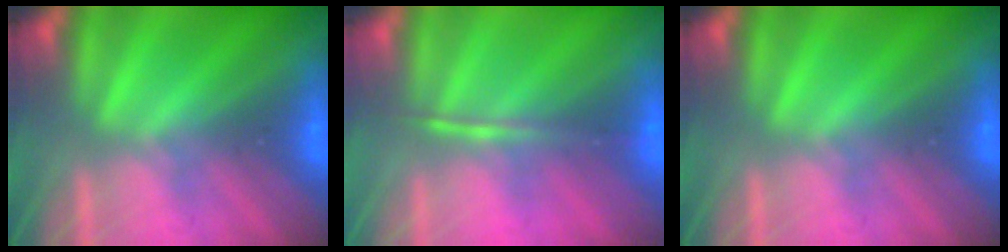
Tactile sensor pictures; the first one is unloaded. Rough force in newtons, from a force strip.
{"total": 1.5}
{"total": 0.0}